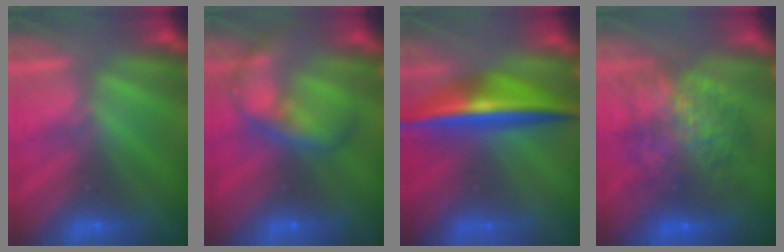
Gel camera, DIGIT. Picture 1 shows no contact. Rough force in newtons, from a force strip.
{"total": 9.4}
{"total": 7.5}
{"total": 6.9}